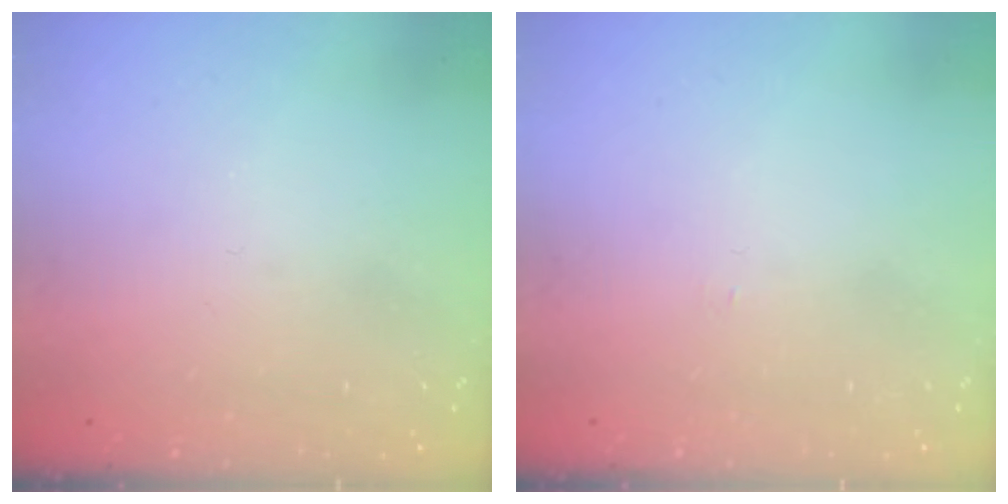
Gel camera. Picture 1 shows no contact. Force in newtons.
{"total": 3.5, "press": 3.5, "slide": 0.4}